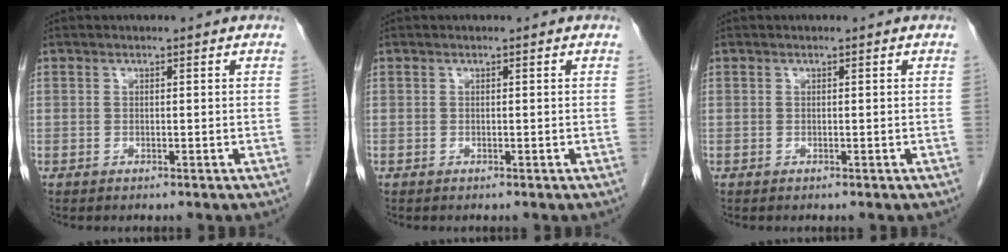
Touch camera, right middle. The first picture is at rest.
{"total": 0.0}
{"total": 0.0}